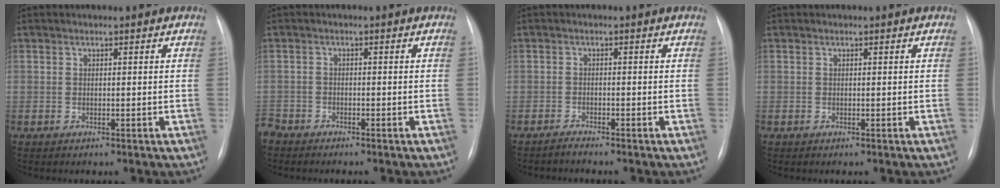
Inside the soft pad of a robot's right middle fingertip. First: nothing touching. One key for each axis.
{"total": 3.1, "fx": -2.9, "fy": 1.0, "fz": 0.3, "tx": -0.005, "ty": -0.006, "tz": -0.056}
{"total": 1.2, "fx": -1.1, "fy": -0.2, "fz": 0.0, "tx": -0.003, "ty": -0.005, "tz": -0.020}
{"total": 0.0}